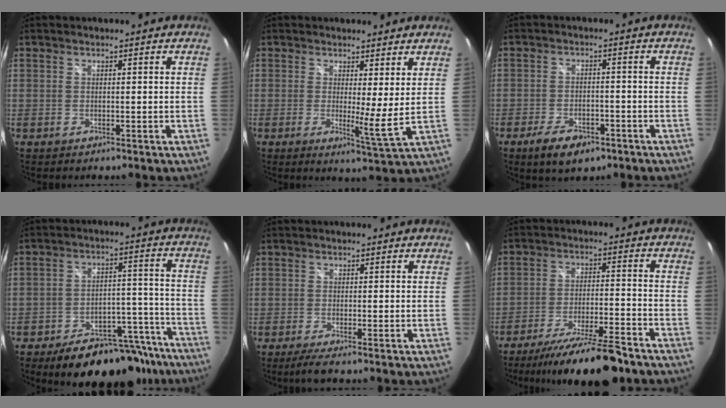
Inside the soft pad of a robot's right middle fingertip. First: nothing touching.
{"total": 5.4, "force": [2.0, -0.2, 5.0], "torque": [-0.072, -0.013, 0.026]}
{"total": 7.9, "force": [-5.3, 3.6, 4.6], "torque": [-0.106, -0.012, -0.080]}
{"total": 19.7, "force": [-15.9, 8.4, 8.2], "torque": [-0.128, 0.034, -0.198]}
{"total": 2.9, "force": [-2.1, -0.3, 1.9], "torque": [-0.040, -0.013, -0.040]}
{"total": 15.4, "force": [-12.9, 1.8, 8.2], "torque": [-0.161, -0.024, -0.204]}